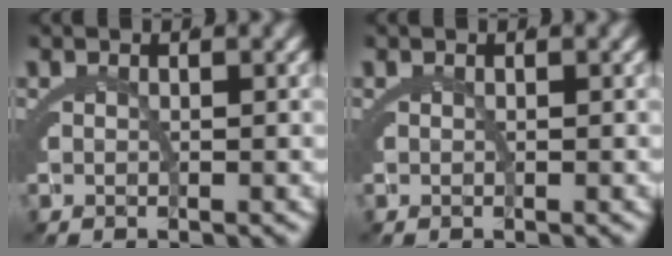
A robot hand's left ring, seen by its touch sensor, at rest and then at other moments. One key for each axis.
{"total": 0.0}